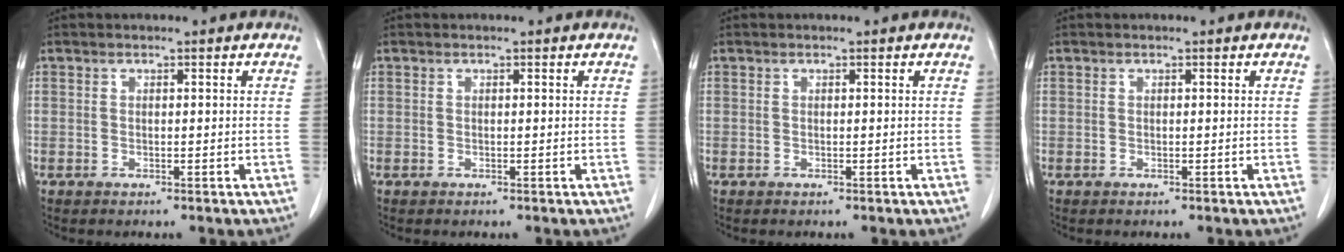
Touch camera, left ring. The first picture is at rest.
{"total": 0.0}
{"total": 0.0}
{"total": 0.0}